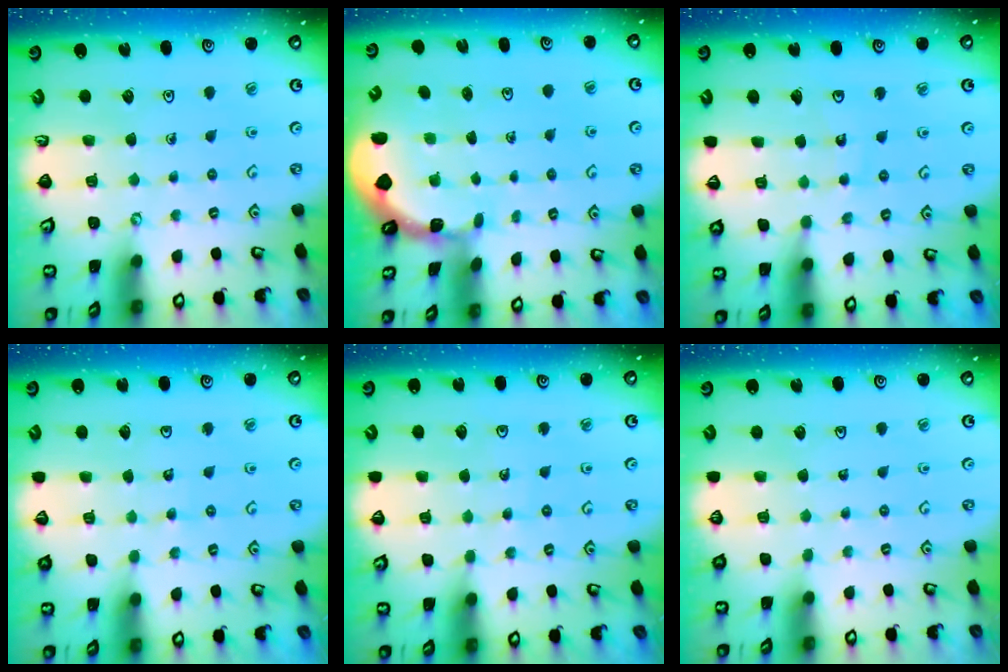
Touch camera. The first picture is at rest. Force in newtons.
{"total": 1.0, "press": 0.9, "slide": 0.2}
{"total": 8.9, "press": 8.9, "slide": 1.0}
{"total": 4.1, "press": 4.1, "slide": 0.6}
{"total": 4.7, "press": 4.7, "slide": 0.4}
{"total": 0.0}